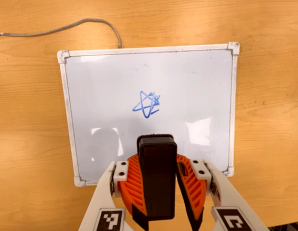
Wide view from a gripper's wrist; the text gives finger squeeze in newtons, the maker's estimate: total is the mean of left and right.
{"total": 9.5, "left": 9.3, "right": 9.8}